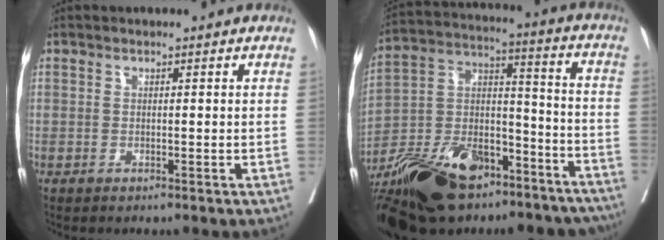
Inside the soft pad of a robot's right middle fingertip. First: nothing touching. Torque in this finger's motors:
{"motor_torque": [1.07, -1.07, 0.70, 0.21]}